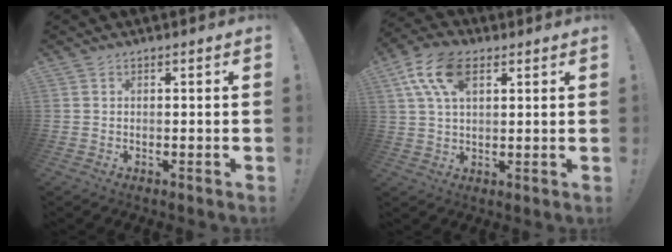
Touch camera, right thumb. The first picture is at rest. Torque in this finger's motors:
{"motor_torque": [0.10, 0.18, 0.31, 0.03, 0.15]}